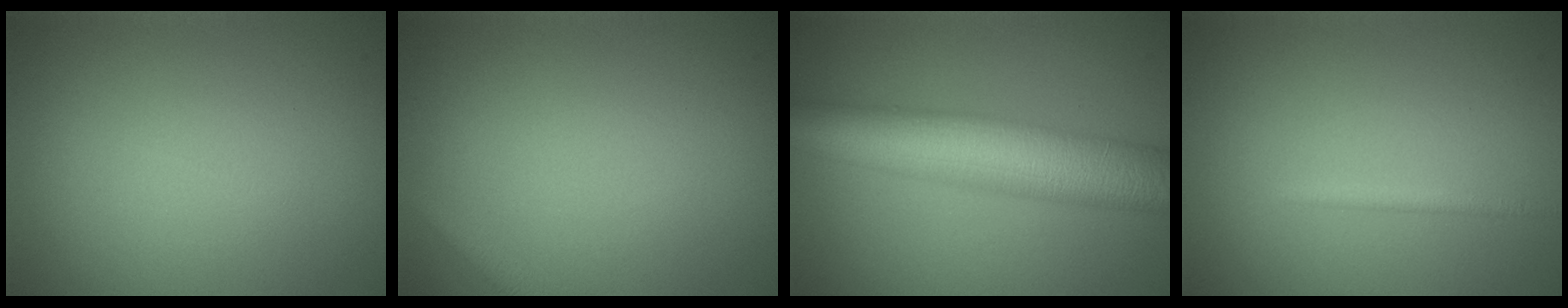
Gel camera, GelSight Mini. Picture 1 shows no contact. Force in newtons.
{"total": 1.3, "press": 1.3, "slide": 0.1}
{"total": 10.6, "press": 10.6, "slide": 0.1}
{"total": 1.0, "press": 1.0, "slide": 0.1}